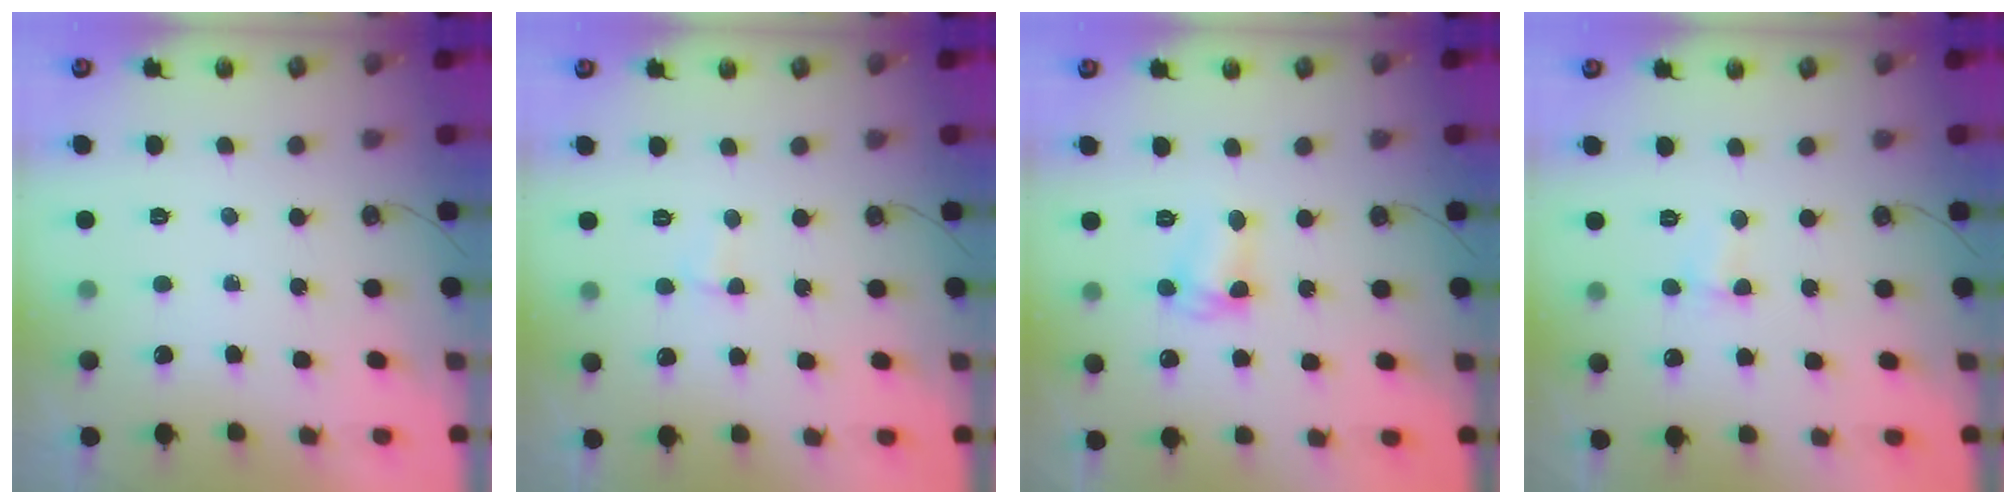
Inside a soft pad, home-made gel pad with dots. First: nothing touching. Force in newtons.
{"total": 2.1, "press": 2.0, "slide": 0.6}
{"total": 6.2, "press": 6.2, "slide": 0.5}
{"total": 1.6, "press": 1.3, "slide": 0.9}